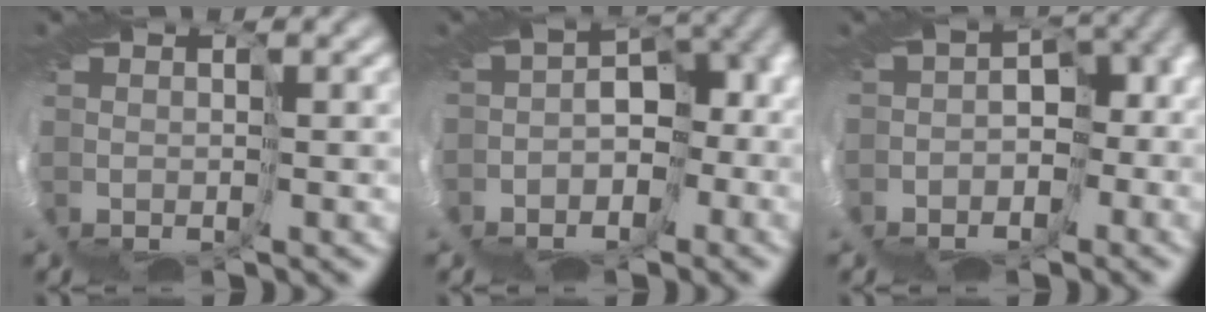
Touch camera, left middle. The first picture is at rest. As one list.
[{"total": 6.3, "force": [-2.6, 4.1, 4.0], "torque": [-0.068, -0.016, -0.034]}, {"total": 5.3, "force": [-2.7, 3.4, 3.1], "torque": [-0.050, -0.013, -0.041]}]